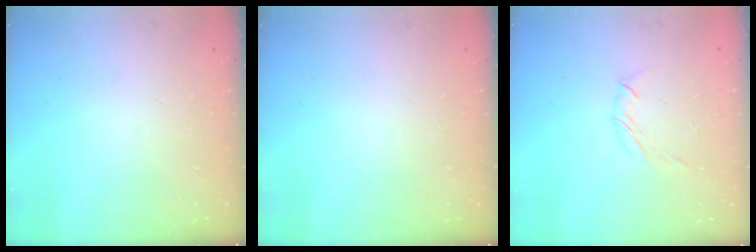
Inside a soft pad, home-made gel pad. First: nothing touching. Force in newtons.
{"total": 0.0}
{"total": 3.9, "press": 3.7, "slide": 1.0}